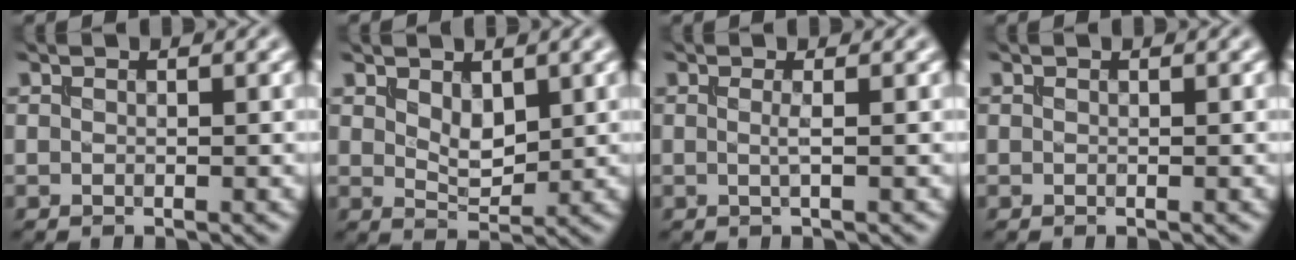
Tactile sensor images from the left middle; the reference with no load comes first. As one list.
[{"total": 2.5, "force": [1.0, 1.3, 1.8], "torque": [-0.034, -0.006, 0.025]}, {"total": 1.1, "force": [0.0, 0.2, 1.1], "torque": [-0.018, 0.000, -0.005]}, {"total": 0.0}]